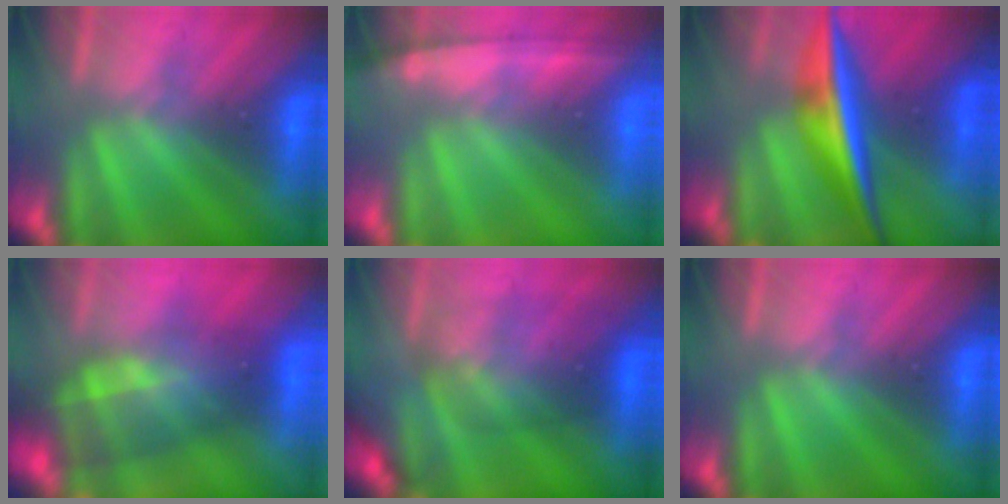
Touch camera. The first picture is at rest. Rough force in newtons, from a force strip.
{"total": 1.3}
{"total": 7.2}
{"total": 5.6}
{"total": 2.7}
{"total": 0.0}